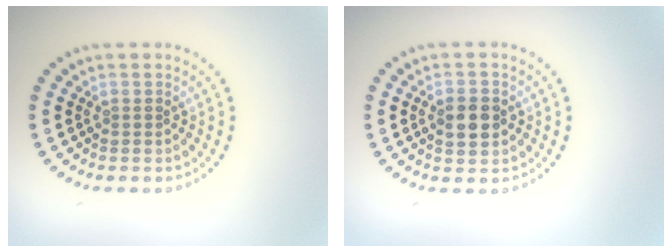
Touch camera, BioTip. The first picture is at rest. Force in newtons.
{"total": 3.0, "press": 3.0, "slide": 0.1}